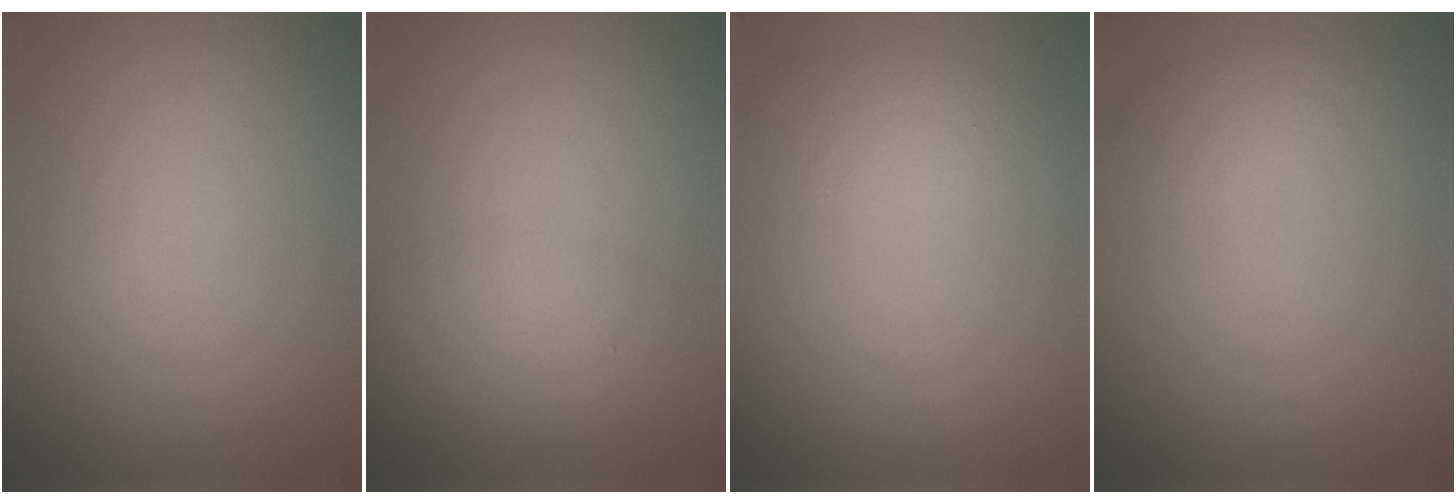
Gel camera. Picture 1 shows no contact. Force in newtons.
{"total": 2.6, "press": 2.6, "slide": 0.2}
{"total": 2.0, "press": 2.0, "slide": 0.1}
{"total": 1.2, "press": 1.2, "slide": 0.1}